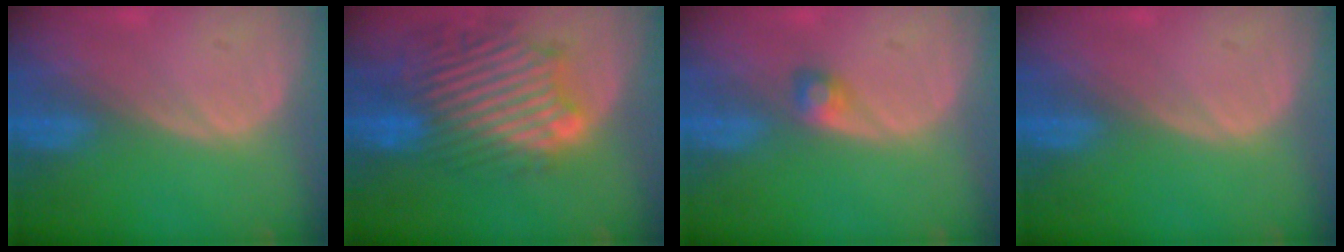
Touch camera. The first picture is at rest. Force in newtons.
{"total": 12.7, "press": 11.4, "slide": 5.6}
{"total": 1.9, "press": 1.8, "slide": 0.2}
{"total": 0.0}